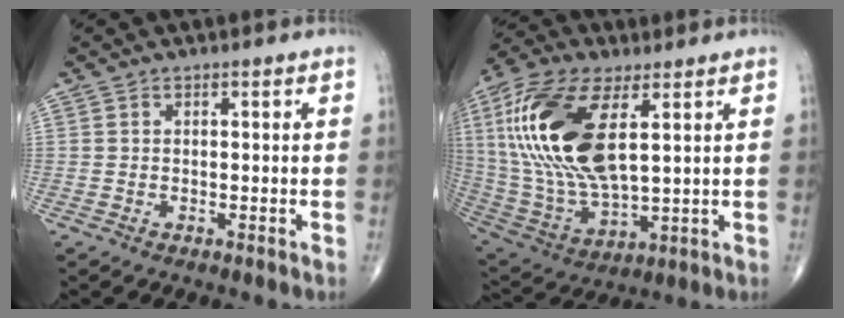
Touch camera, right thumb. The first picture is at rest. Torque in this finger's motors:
{"motor_torque": [0.42, 3.95, 2.19, 0.58, 0.79]}